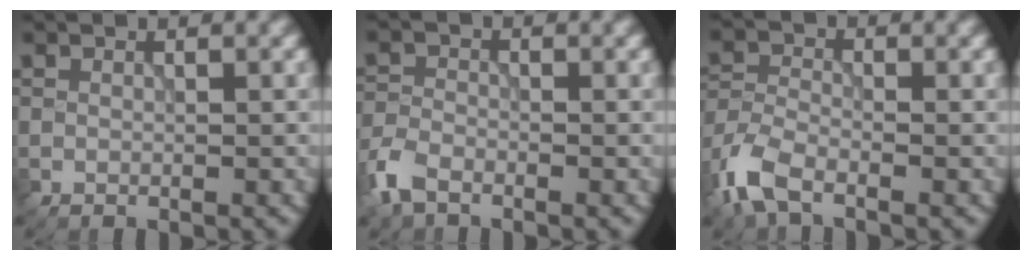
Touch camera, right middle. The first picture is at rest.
{"total": 3.2, "force": [-2.3, 1.6, 1.5], "torque": [-0.037, -0.005, -0.062]}
{"total": 4.7, "force": [-3.1, 2.0, 2.9], "torque": [-0.068, -0.007, -0.080]}